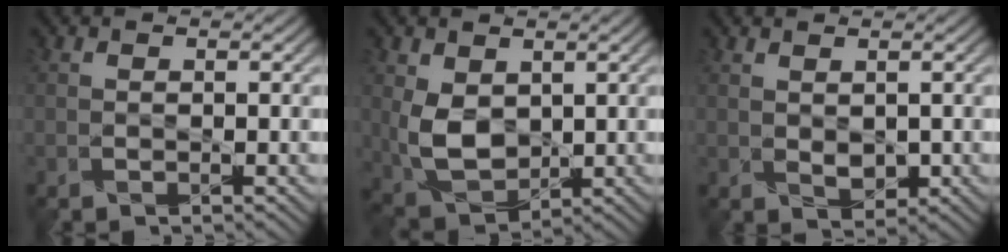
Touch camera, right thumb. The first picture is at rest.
{"total": 6.2, "force": [0.9, 4.5, 4.2], "torque": [-0.101, -0.011, 0.023]}
{"total": 1.7, "force": [0.3, 0.9, 1.4], "torque": [-0.030, -0.004, 0.012]}